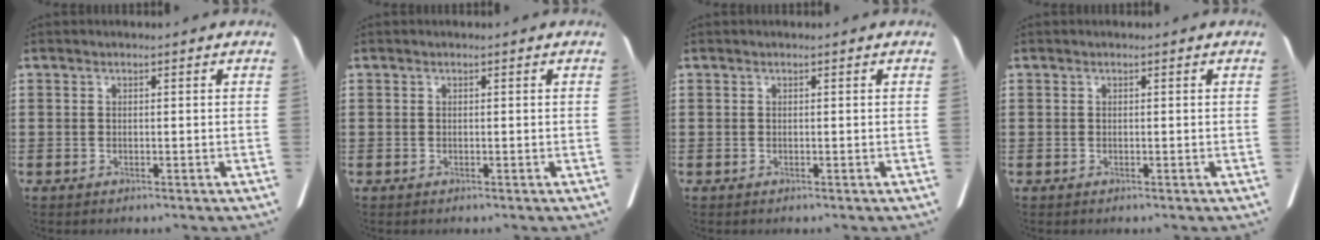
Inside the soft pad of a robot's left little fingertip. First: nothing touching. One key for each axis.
{"total": 0.0}
{"total": 0.0}
{"total": 0.0}